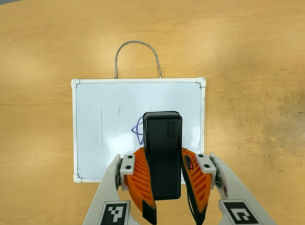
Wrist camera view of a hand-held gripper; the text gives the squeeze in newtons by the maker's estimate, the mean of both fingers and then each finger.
{"total": 9.8, "left": 8.0, "right": 11.6}